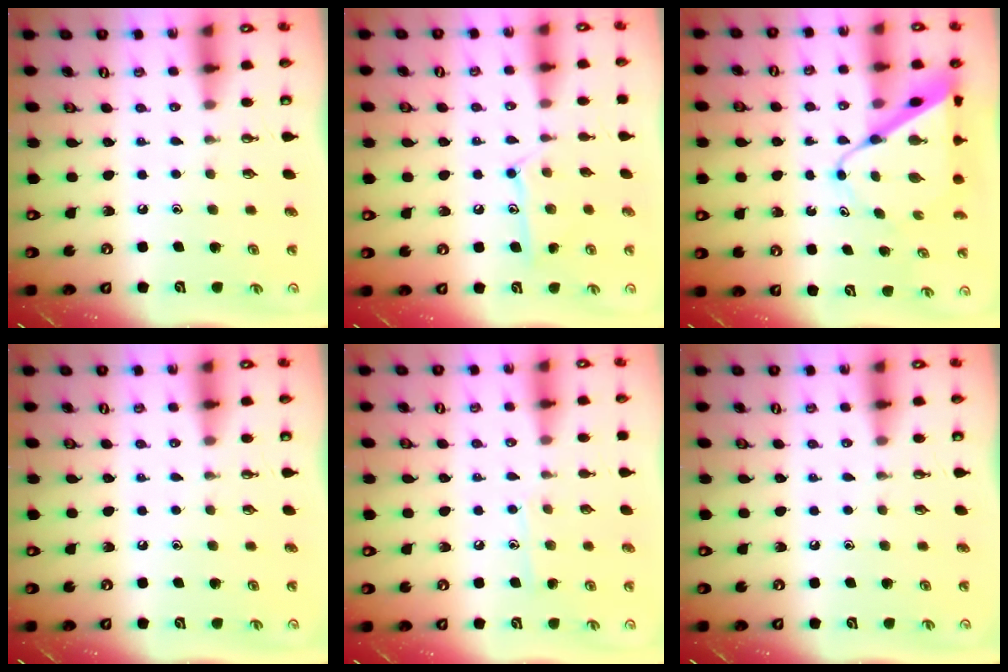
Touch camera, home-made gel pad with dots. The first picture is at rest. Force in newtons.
{"total": 11.1, "press": 11.1, "slide": 0.2}
{"total": 10.0, "press": 10.0, "slide": 0.5}
{"total": 0.0}
{"total": 7.3, "press": 7.2, "slide": 0.6}
{"total": 0.0}